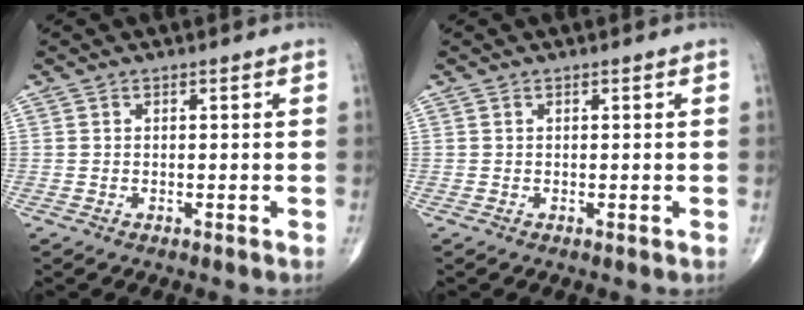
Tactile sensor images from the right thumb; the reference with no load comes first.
{"total": 0.0}